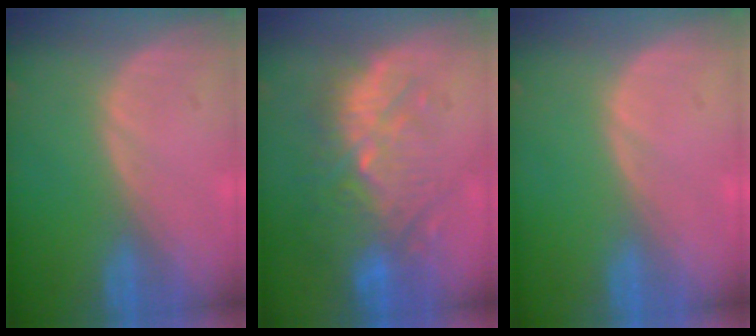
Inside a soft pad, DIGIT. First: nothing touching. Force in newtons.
{"total": 11.0, "press": 9.8, "slide": 5.0}
{"total": 0.0}